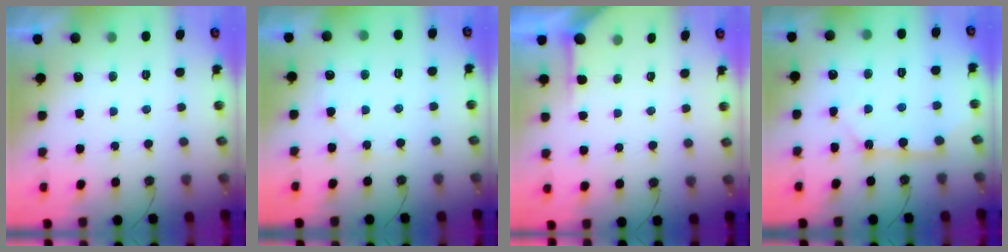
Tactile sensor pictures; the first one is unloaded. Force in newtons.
{"total": 4.2, "press": 4.1, "slide": 0.5}
{"total": 2.4, "press": 2.4, "slide": 0.3}
{"total": 4.4, "press": 4.4, "slide": 0.4}